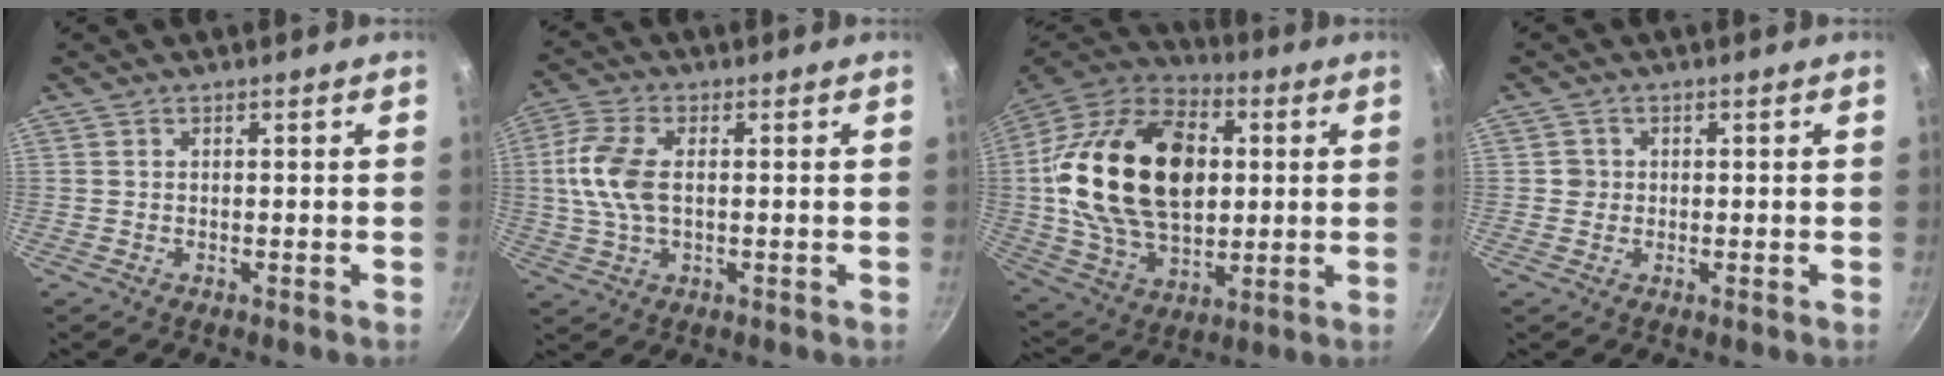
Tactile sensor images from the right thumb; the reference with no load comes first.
{"total": 9.6, "force": [0.7, 5.2, 8.0], "torque": [-0.168, 0.012, 0.007]}
{"total": 28.8, "force": [3.7, 18.9, 21.4], "torque": [-0.368, 0.015, 0.064]}
{"total": 1.8, "force": [0.0, 1.8, 0.3], "torque": [0.004, 0.005, -0.002]}